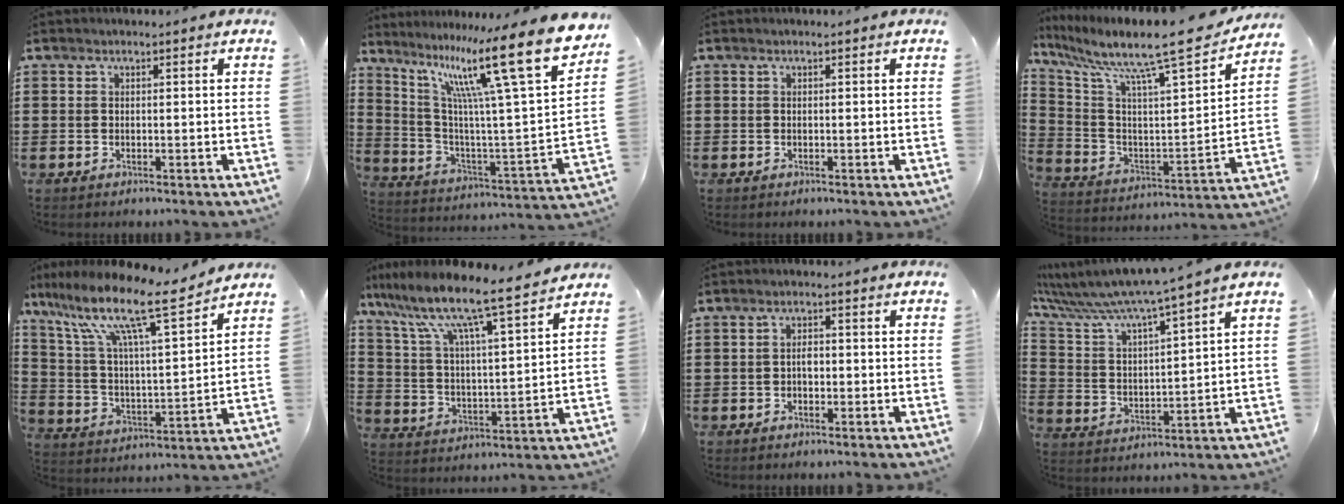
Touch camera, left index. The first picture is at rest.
{"total": 19.0, "force": [11.8, 1.9, 14.9], "torque": [-0.278, -0.079, 0.179]}
{"total": 0.0}
{"total": 11.7, "force": [9.6, 0.6, 6.6], "torque": [-0.150, -0.072, 0.145]}
{"total": 13.0, "force": [9.6, 1.6, 8.7], "torque": [-0.194, -0.058, 0.156]}
{"total": 9.5, "force": [8.0, 0.4, 5.1], "torque": [-0.132, -0.054, 0.127]}
{"total": 1.8, "force": [-0.4, 0.9, 1.5], "torque": [-0.031, 0.004, -0.009]}
{"total": 6.2, "force": [5.4, -0.8, 2.9], "torque": [-0.084, -0.046, 0.084]}